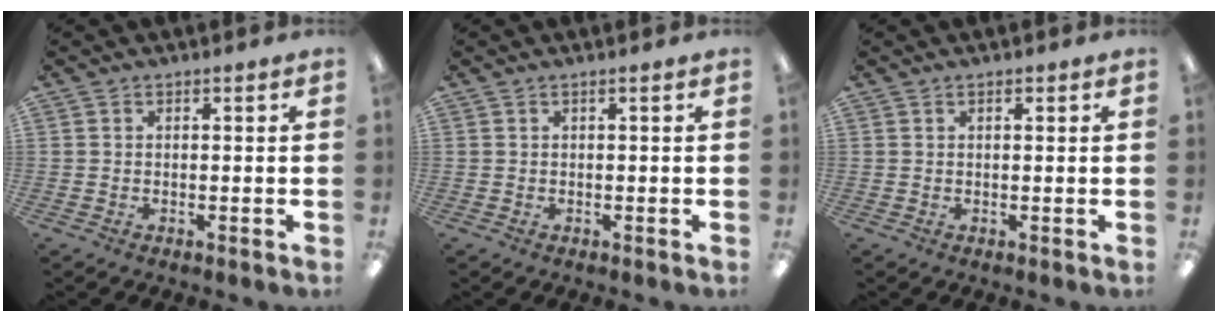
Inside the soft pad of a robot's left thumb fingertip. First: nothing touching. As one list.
[{"total": 0.5, "force": [0.2, 0.0, 0.5], "torque": [-0.007, 0.001, 0.002]}, {"total": 0.6, "force": [0.5, 0.4, 0.0], "torque": [-0.004, 0.001, 0.009]}]